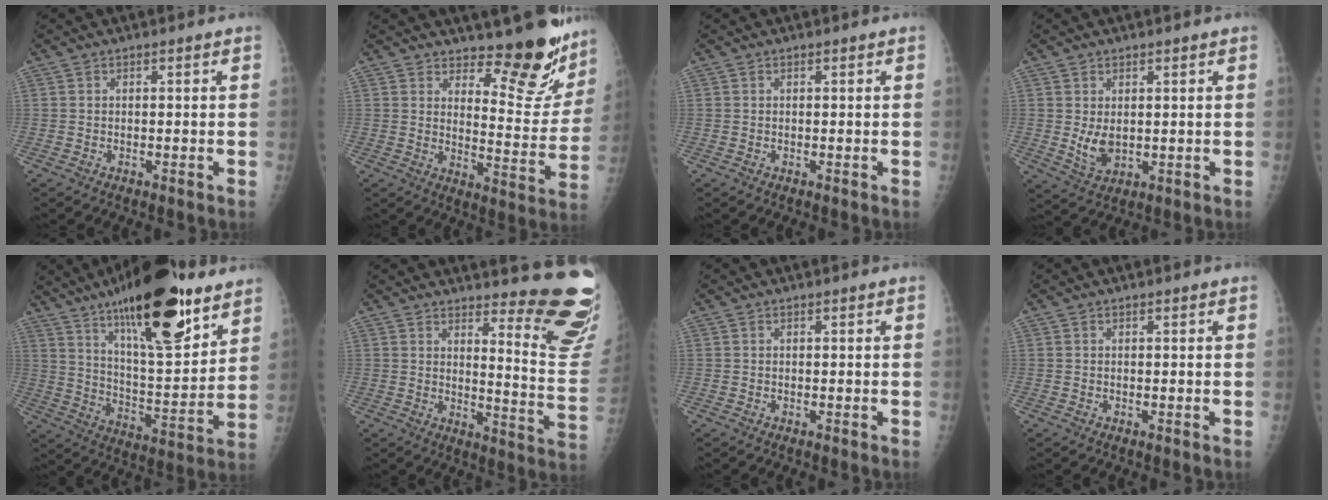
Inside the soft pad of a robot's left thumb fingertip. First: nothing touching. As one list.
[{"total": 13.7, "force": [12.2, 4.3, 4.5], "torque": [-0.016, -0.126, 0.156]}, {"total": 0.0}, {"total": 4.6, "force": [0.8, 3.0, 3.3], "torque": [-0.052, -0.017, 0.027]}, {"total": 25.6, "force": [16.0, 7.9, 18.4], "torque": [-0.263, -0.064, 0.259]}, {"total": 15.8, "force": [14.0, 1.4, 7.2], "torque": [-0.072, -0.179, 0.160]}, {"total": 0.0}, {"total": 0.0}]